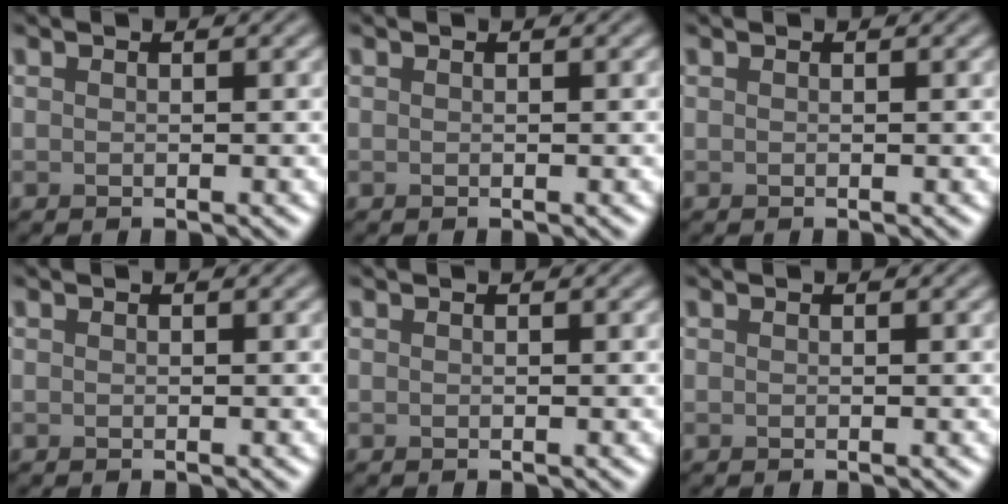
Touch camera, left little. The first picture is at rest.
{"total": 0.0}
{"total": 0.0}
{"total": 0.0}
{"total": 0.0}
{"total": 0.0}